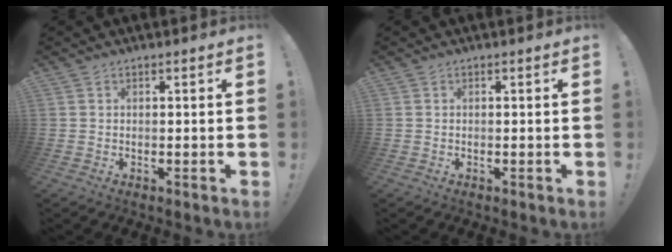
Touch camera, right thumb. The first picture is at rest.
{"total": 0.0}